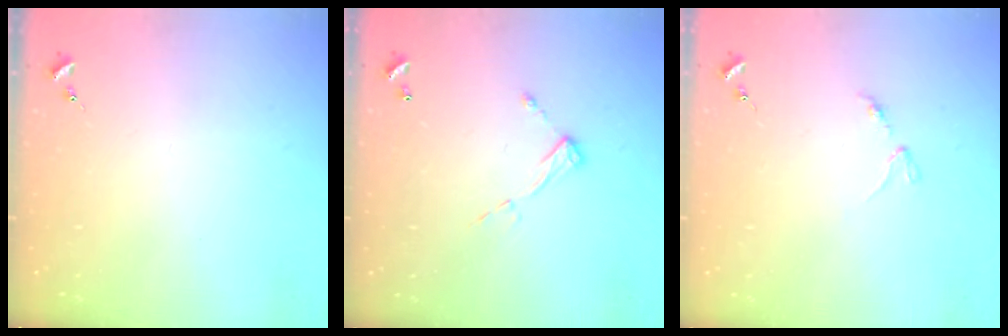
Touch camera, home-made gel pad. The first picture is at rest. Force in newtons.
{"total": 6.9, "press": 6.9, "slide": 0.4}
{"total": 2.9, "press": 2.8, "slide": 0.4}